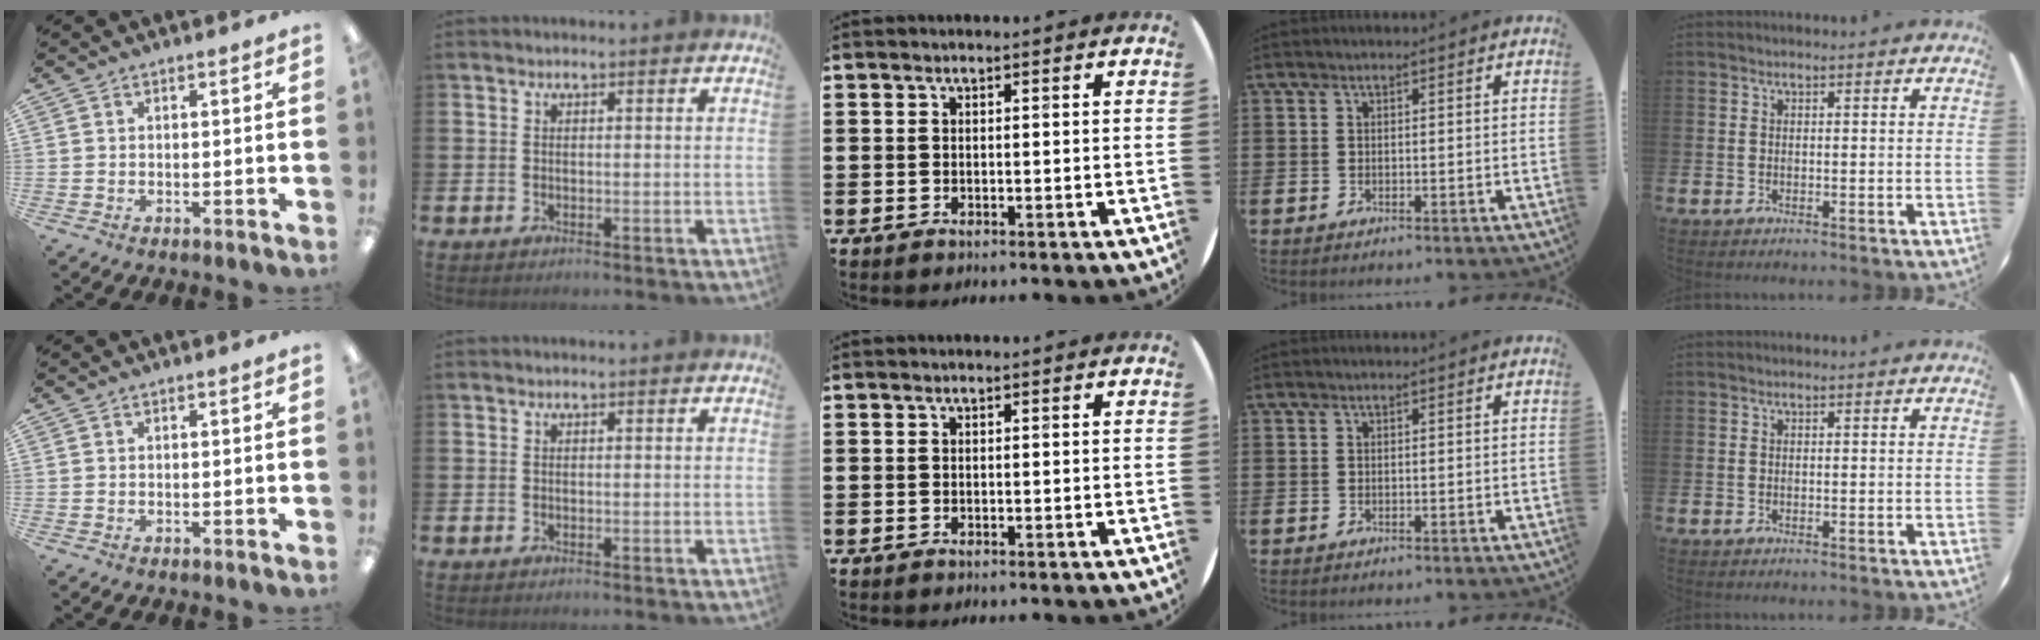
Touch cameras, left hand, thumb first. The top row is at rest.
{}